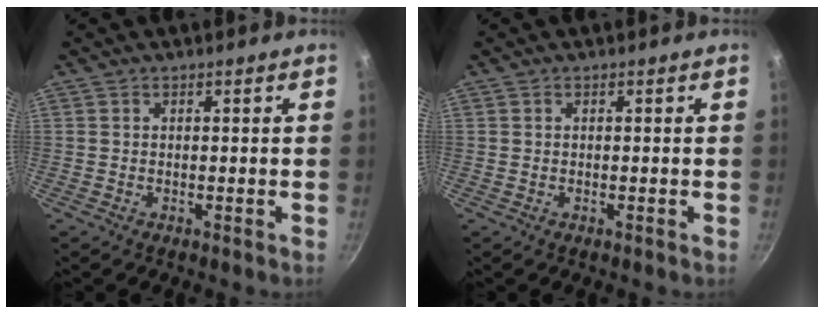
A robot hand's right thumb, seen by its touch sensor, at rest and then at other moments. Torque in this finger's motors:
{"motor_torque": [0.34, 0.25, 0.31, -0.19, 0.01]}